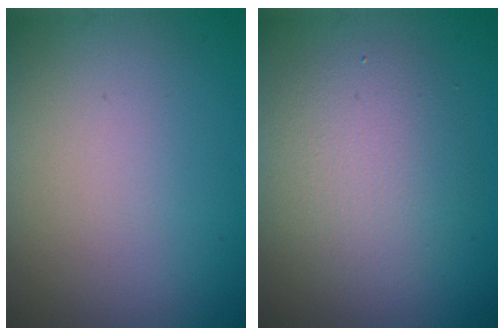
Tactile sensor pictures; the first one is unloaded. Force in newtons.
{"total": 4.5, "press": 4.5, "slide": 0.5}